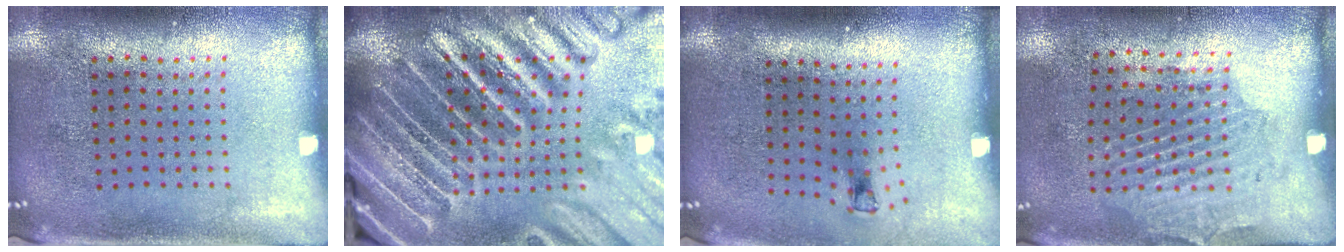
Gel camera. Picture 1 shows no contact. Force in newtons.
{"total": 5.5, "press": 4.8, "slide": 2.7}
{"total": 0.7, "press": 0.3, "slide": 0.6}
{"total": 1.8, "press": 1.1, "slide": 1.4}